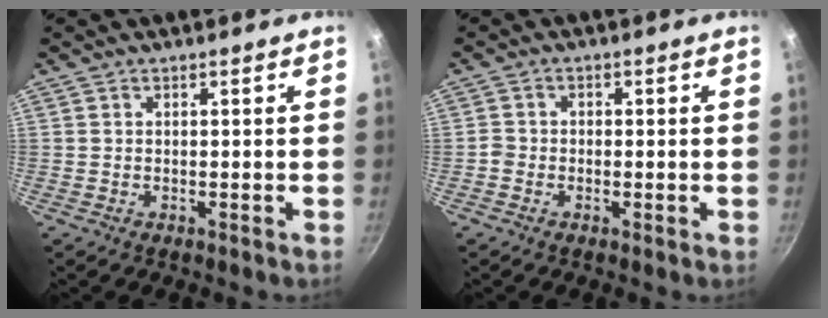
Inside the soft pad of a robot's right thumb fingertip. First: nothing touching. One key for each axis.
{"total": 1.7, "fx": -0.9, "fy": 1.3, "fz": 0.7, "tx": -0.013, "ty": 0.011, "tz": -0.022}